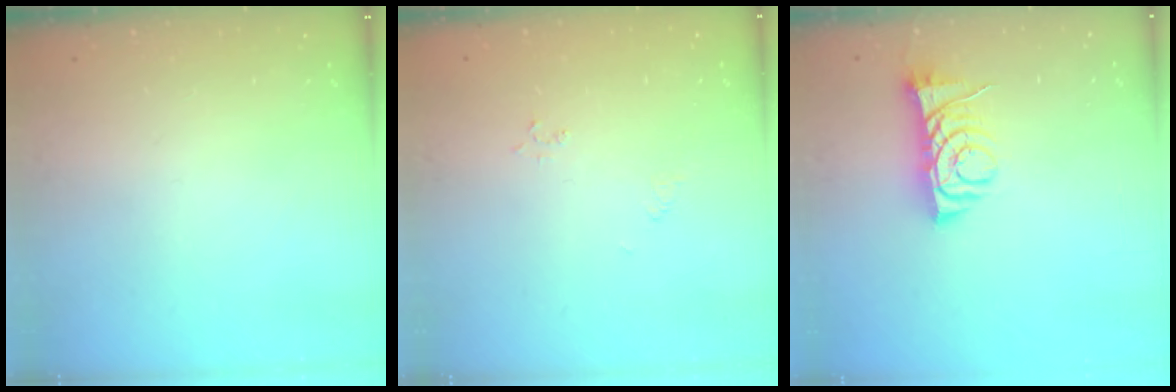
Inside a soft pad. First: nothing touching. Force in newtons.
{"total": 2.4, "press": 2.4, "slide": 0.3}
{"total": 7.2, "press": 7.1, "slide": 0.7}